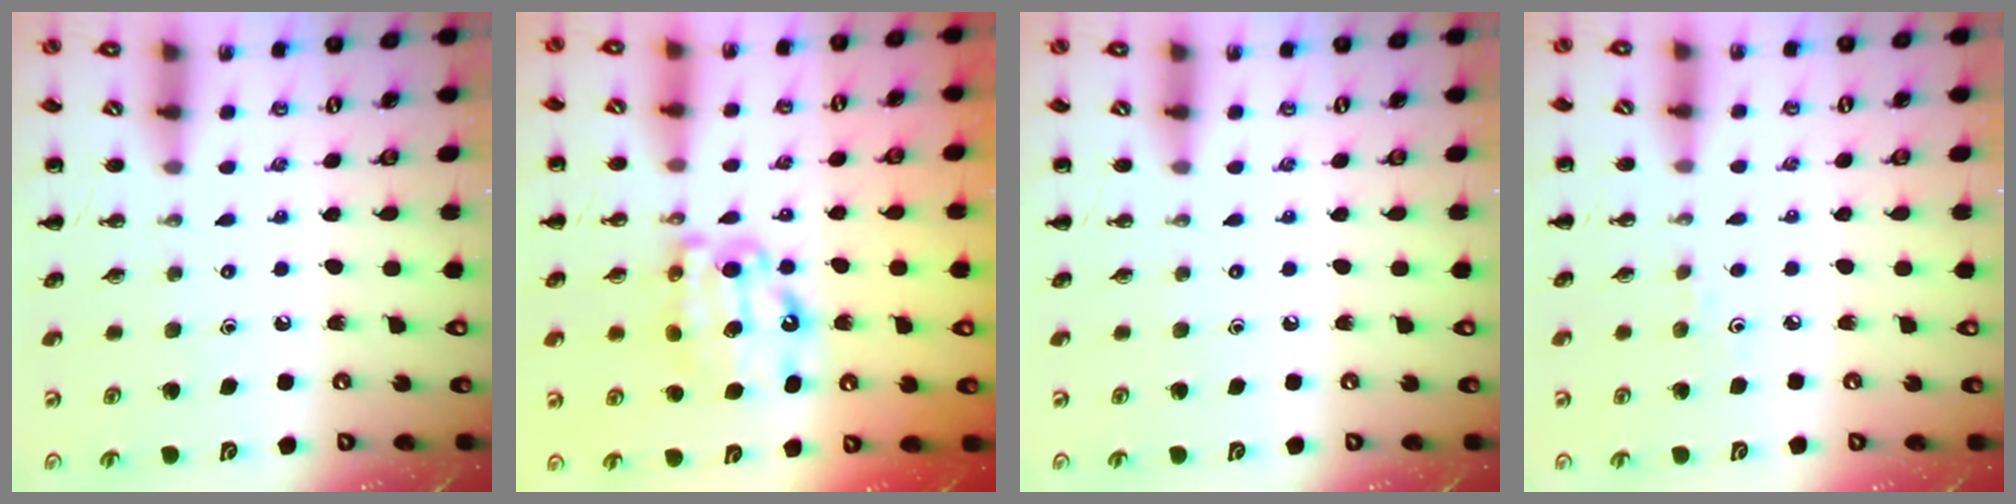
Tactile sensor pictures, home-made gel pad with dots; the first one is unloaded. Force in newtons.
{"total": 11.5, "press": 11.5, "slide": 0.9}
{"total": 0.0}
{"total": 2.9, "press": 2.7, "slide": 0.9}